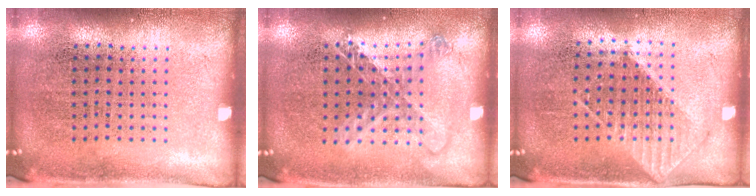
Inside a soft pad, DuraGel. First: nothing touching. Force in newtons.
{"total": 1.3, "press": 1.2, "slide": 0.6}
{"total": 1.1, "press": 1.0, "slide": 0.4}